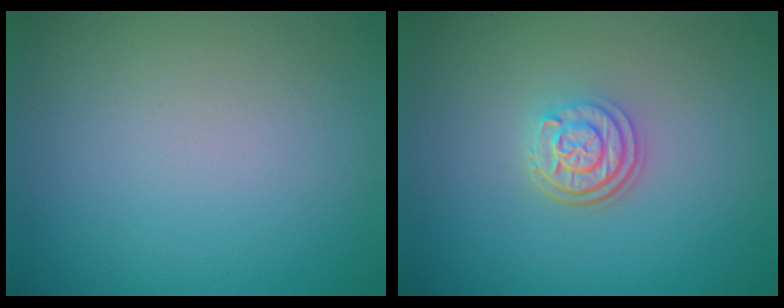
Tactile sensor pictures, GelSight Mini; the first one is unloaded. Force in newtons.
{"total": 3.0, "press": 2.5, "slide": 1.8}